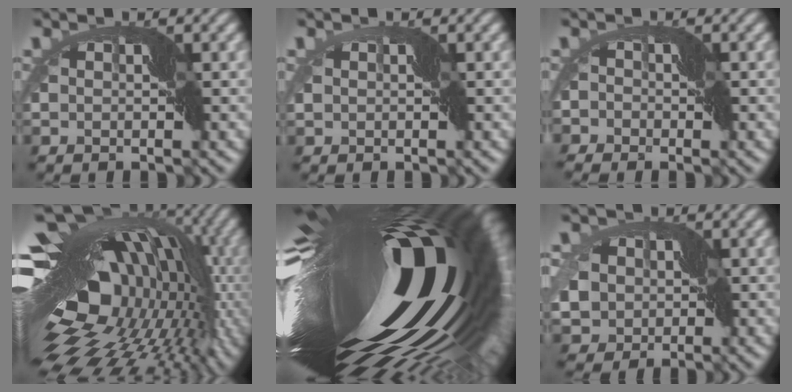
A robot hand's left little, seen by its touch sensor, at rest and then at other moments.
{"total": 0.7, "force": [0.1, 0.6, 0.4], "torque": [-0.001, 0.000, 0.002]}
{"total": 3.7, "force": [-2.8, 2.4, 0.3], "torque": [0.014, 0.003, -0.049]}
{"total": 19.0, "force": [-2.2, 12.3, 14.4], "torque": [-0.265, -0.005, -0.047]}
{"total": 21.3, "force": [1.8, 6.1, 20.3], "torque": [-0.358, -0.043, 0.029]}
{"total": 10.2, "force": [-0.9, 8.7, 5.3], "torque": [-0.101, 0.002, -0.061]}